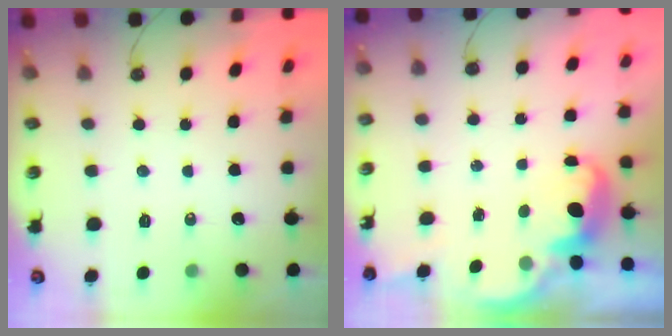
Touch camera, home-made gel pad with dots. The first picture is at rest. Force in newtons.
{"total": 2.7, "press": 2.6, "slide": 0.7}